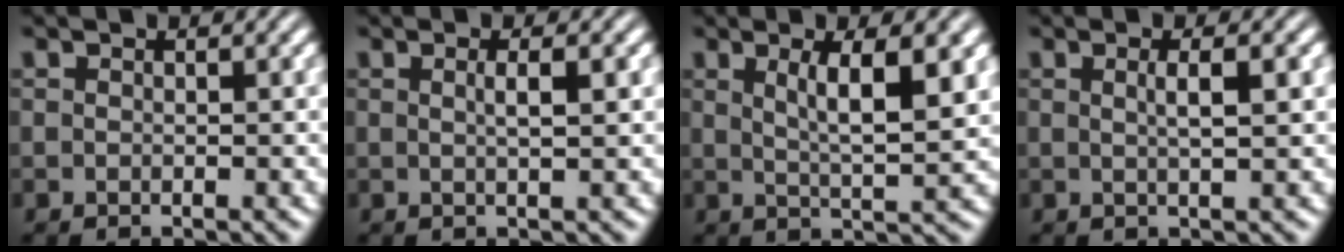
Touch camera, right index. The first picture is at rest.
{"total": 1.8, "force": [0.2, -1.0, 1.4], "torque": [-0.014, -0.001, 0.007]}
{"total": 4.1, "force": [1.2, -0.8, 3.9], "torque": [-0.049, -0.006, 0.030]}
{"total": 2.1, "force": [0.4, -1.1, 1.8], "torque": [-0.019, 0.000, 0.010]}